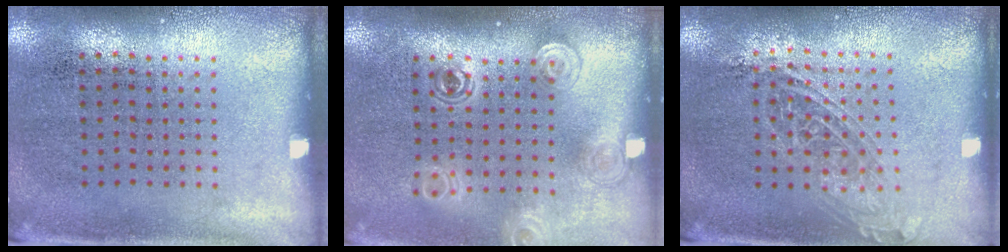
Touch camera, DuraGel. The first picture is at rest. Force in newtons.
{"total": 1.4, "press": 1.2, "slide": 0.8}
{"total": 1.6, "press": 1.3, "slide": 0.9}